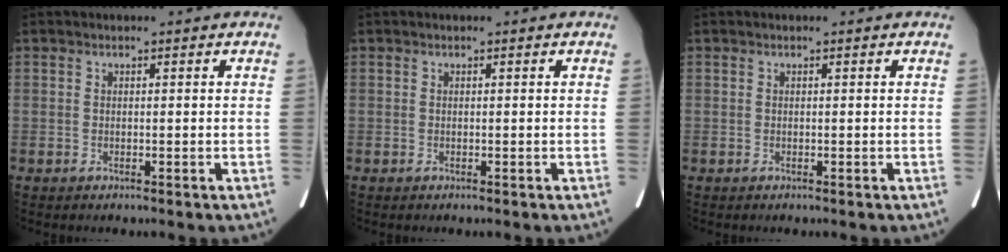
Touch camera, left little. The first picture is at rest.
{"total": 0.0}
{"total": 0.0}